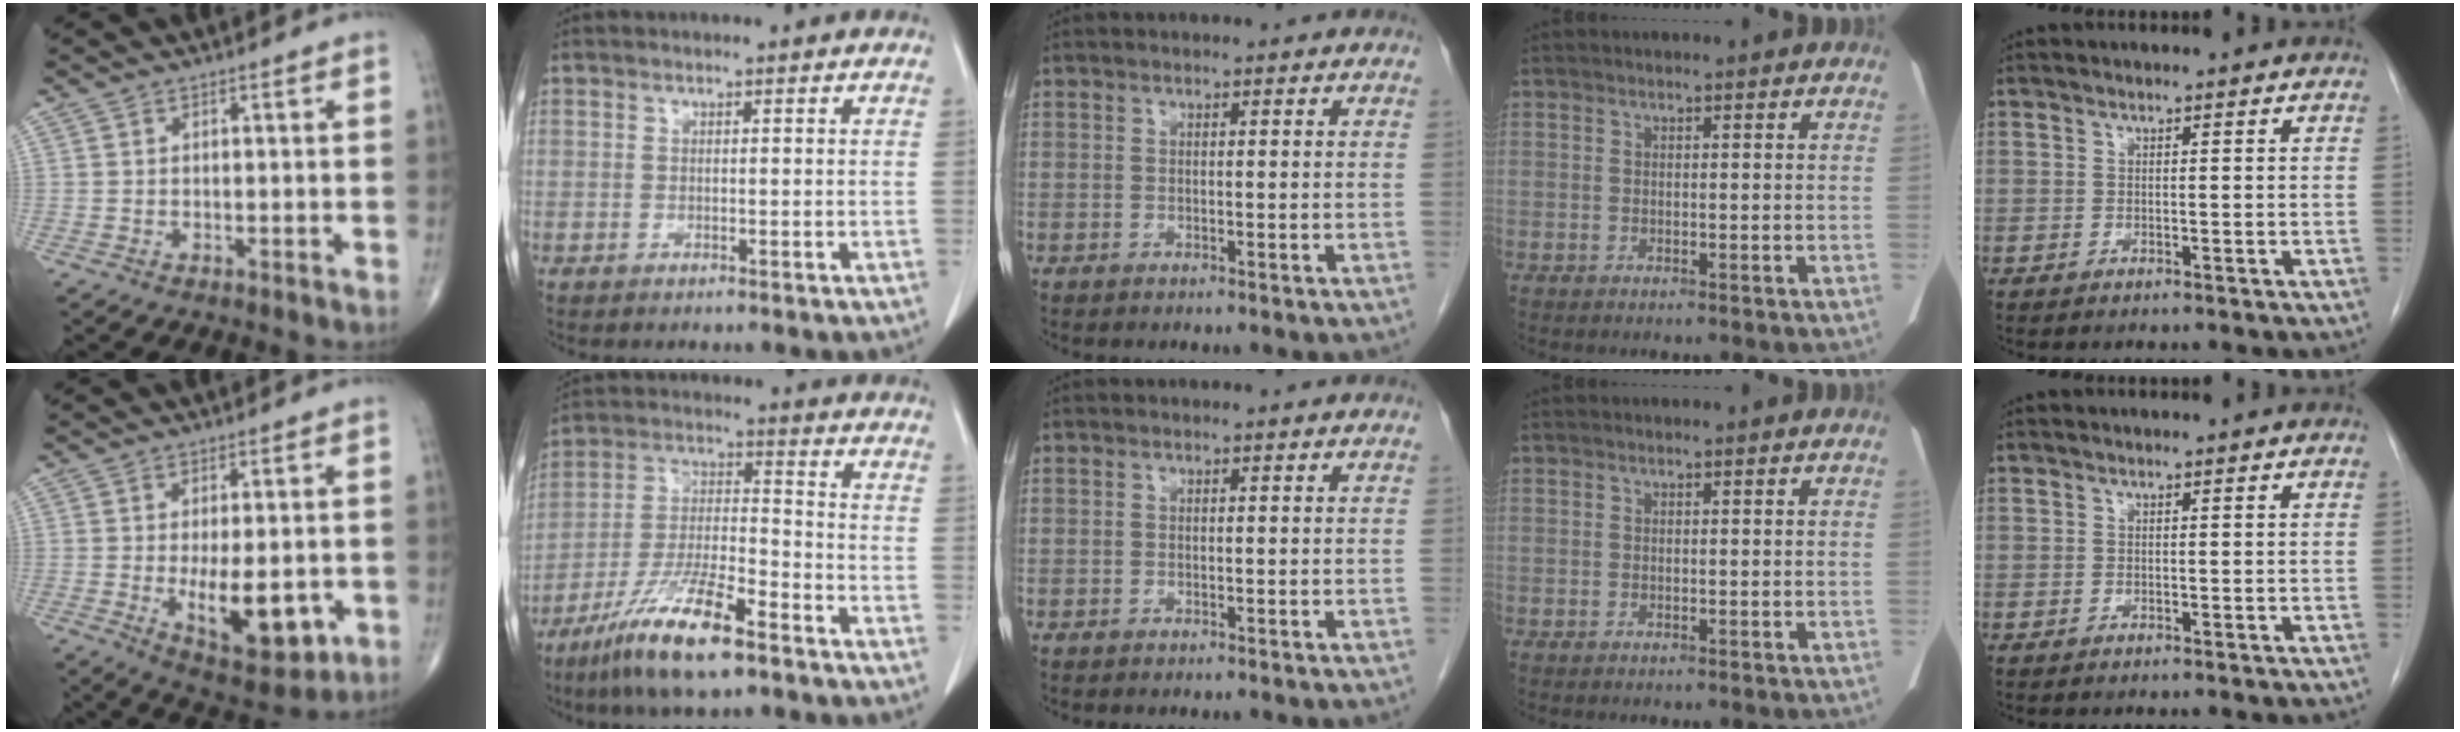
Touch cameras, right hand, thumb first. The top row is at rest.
{"thumb": {"total": 13.0, "force": [-2.7, 5.7, 11.4], "torque": [-0.148, -0.016, -0.025]}, "index": {"total": 13.9, "force": [-9.1, 2.1, 10.3], "torque": [-0.209, -0.024, -0.168]}}